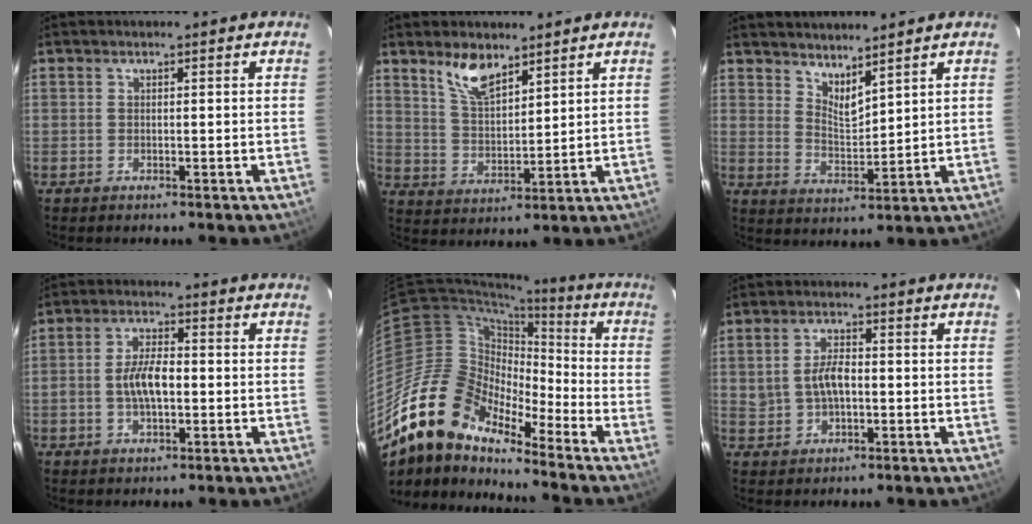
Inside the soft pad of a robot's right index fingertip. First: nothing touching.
{"total": 7.6, "force": [5.5, 2.9, 4.4], "torque": [-0.079, 0.005, 0.112]}
{"total": 5.5, "force": [4.7, 1.4, 2.5], "torque": [-0.037, -0.008, 0.085]}
{"total": 6.5, "force": [-0.9, 3.0, 5.6], "torque": [-0.111, 0.007, -0.013]}
{"total": 17.7, "force": [-14.0, 7.2, 8.0], "torque": [-0.142, 0.003, -0.278]}
{"total": 5.3, "force": [-0.2, 3.1, 4.4], "torque": [-0.088, 0.007, 0.005]}